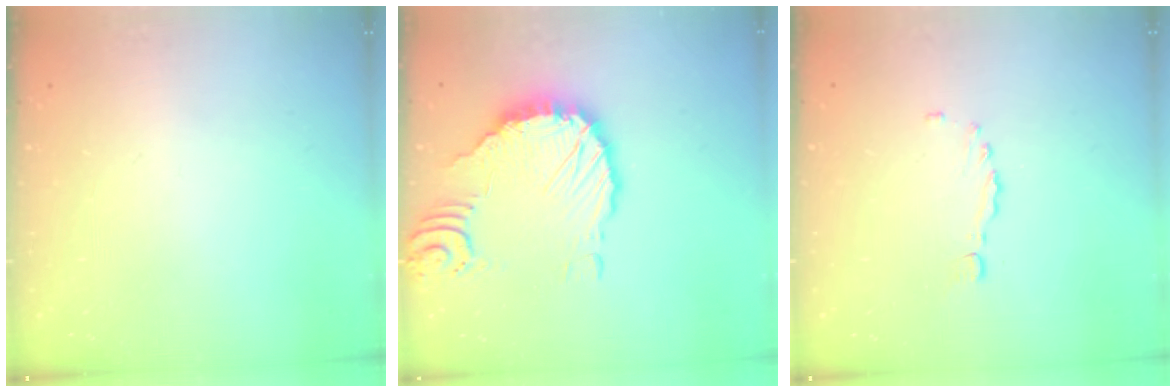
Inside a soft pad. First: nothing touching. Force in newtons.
{"total": 13.3, "press": 13.2, "slide": 1.3}
{"total": 1.4, "press": 1.3, "slide": 0.3}